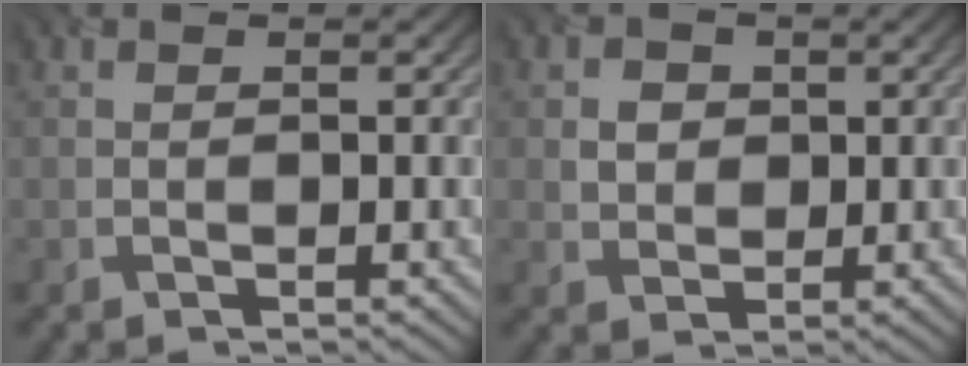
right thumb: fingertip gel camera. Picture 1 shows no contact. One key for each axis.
{"total": 2.8, "fx": 0.5, "fy": 2.5, "fz": 1.2, "tx": -0.029, "ty": -0.002, "tz": 0.003}